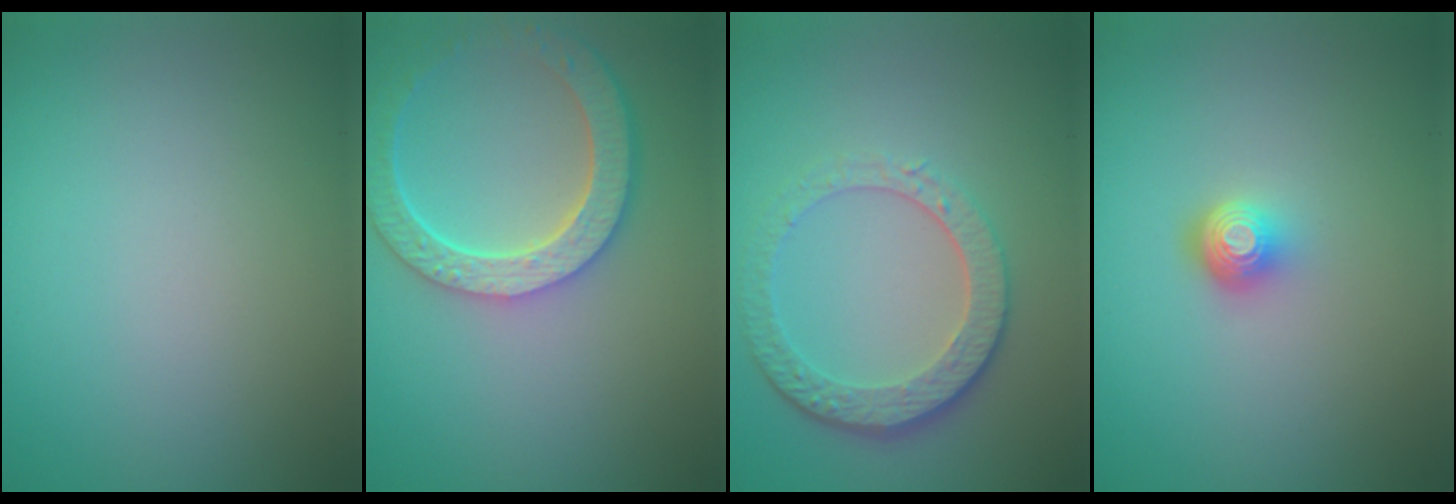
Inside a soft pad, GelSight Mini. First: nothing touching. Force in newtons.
{"total": 6.0, "press": 4.7, "slide": 3.7}
{"total": 4.7, "press": 3.3, "slide": 3.3}
{"total": 2.3, "press": 1.4, "slide": 1.8}